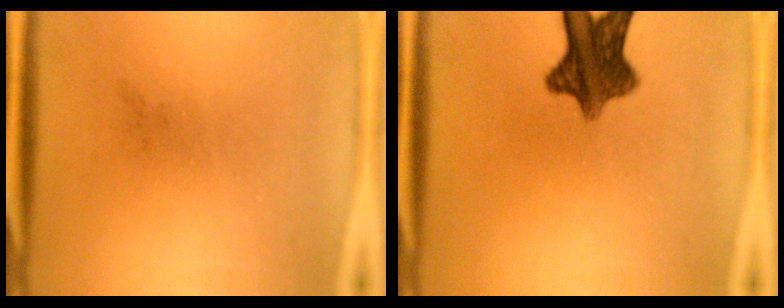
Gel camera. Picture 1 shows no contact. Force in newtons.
{"total": 9.2}